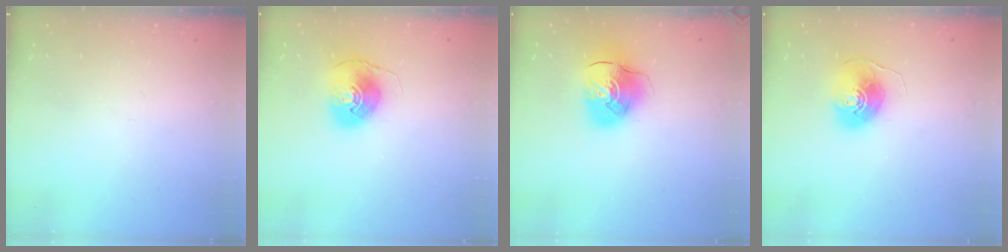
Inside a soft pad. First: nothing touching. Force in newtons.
{"total": 8.4, "press": 8.3, "slide": 1.5}
{"total": 12.6, "press": 12.5, "slide": 1.6}
{"total": 8.3, "press": 8.3, "slide": 0.6}